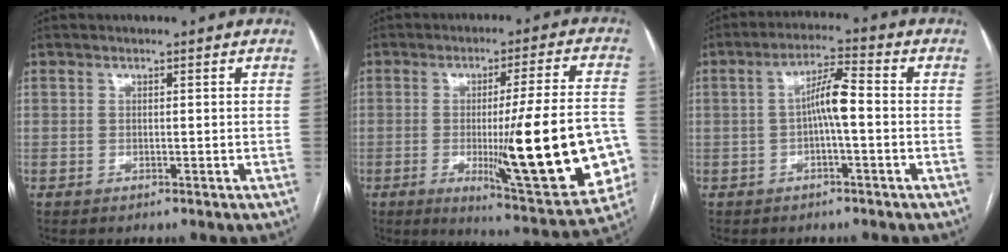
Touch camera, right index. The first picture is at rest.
{"total": 21.6, "force": [-4.3, 2.1, 21.0], "torque": [-0.243, -0.010, -0.048]}
{"total": 5.6, "force": [-0.5, 0.7, 5.5], "torque": [-0.099, 0.018, -0.010]}